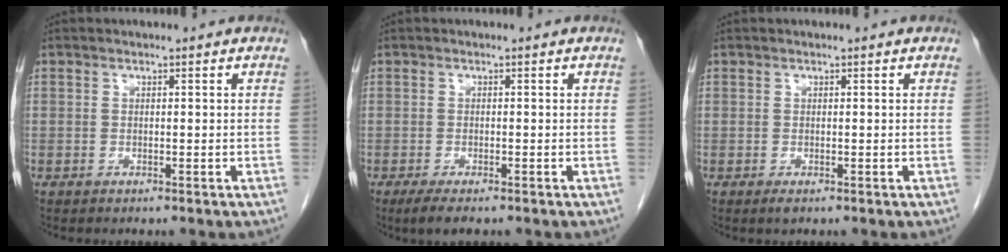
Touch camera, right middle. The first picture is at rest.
{"total": 3.3, "force": [-2.3, 0.8, 2.2], "torque": [-0.040, -0.008, -0.035]}
{"total": 0.8, "force": [-0.5, 0.3, 0.5], "torque": [-0.008, -0.002, -0.005]}